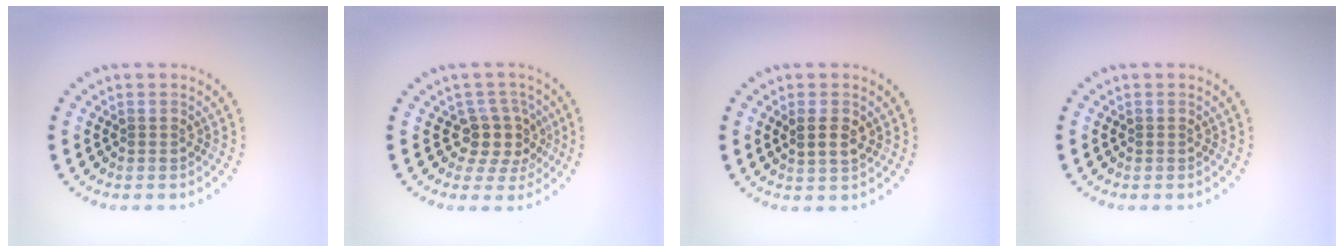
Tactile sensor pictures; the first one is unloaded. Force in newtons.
{"total": 3.4, "press": 2.6, "slide": 2.1}
{"total": 2.3, "press": 2.2, "slide": 0.6}
{"total": 0.0}